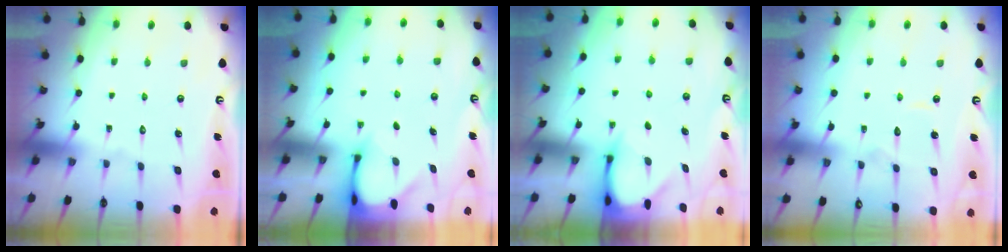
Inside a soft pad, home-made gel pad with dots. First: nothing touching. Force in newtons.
{"total": 3.3, "press": 3.2, "slide": 0.2}
{"total": 3.7, "press": 3.7, "slide": 0.3}
{"total": 3.4, "press": 3.4, "slide": 0.2}